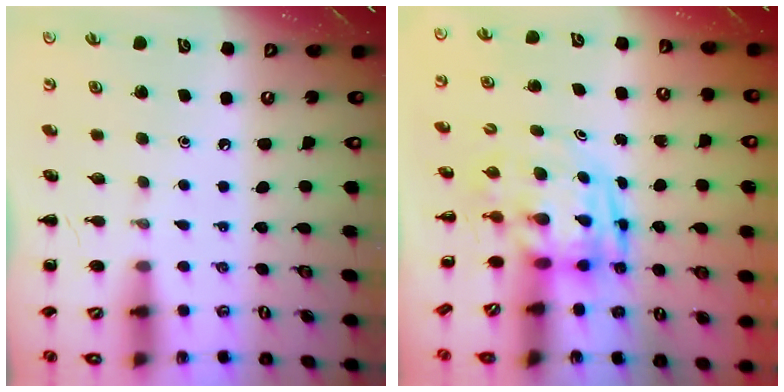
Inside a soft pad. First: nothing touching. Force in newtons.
{"total": 3.2, "press": 3.1, "slide": 0.7}